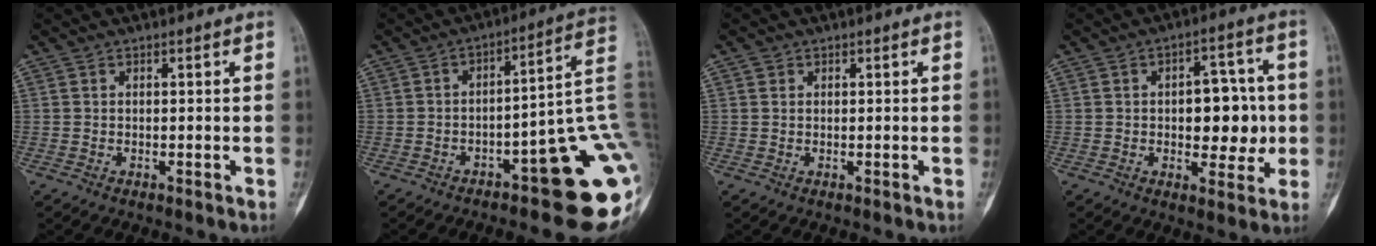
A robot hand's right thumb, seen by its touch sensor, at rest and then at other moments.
{"total": 19.7, "force": [-5.9, 4.8, 18.2], "torque": [-0.169, 0.041, -0.068]}
{"total": 0.6, "force": [0.2, 0.5, 0.2], "torque": [-0.002, 0.001, 0.003]}
{"total": 11.4, "force": [-0.4, 6.6, 9.3], "torque": [-0.082, 0.016, -0.002]}